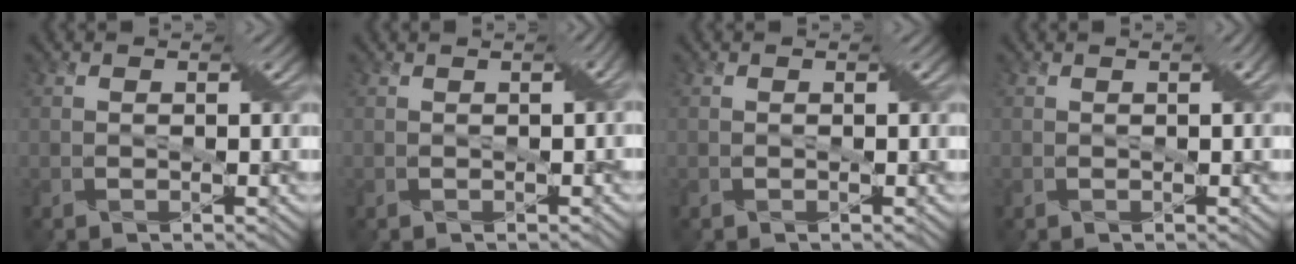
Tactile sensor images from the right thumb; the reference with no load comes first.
{"total": 1.5, "force": [0.4, 0.4, 1.4], "torque": [-0.016, 0.004, 0.005]}
{"total": 0.0}
{"total": 0.8, "force": [0.4, 0.0, 0.7], "torque": [-0.010, 0.005, 0.008]}